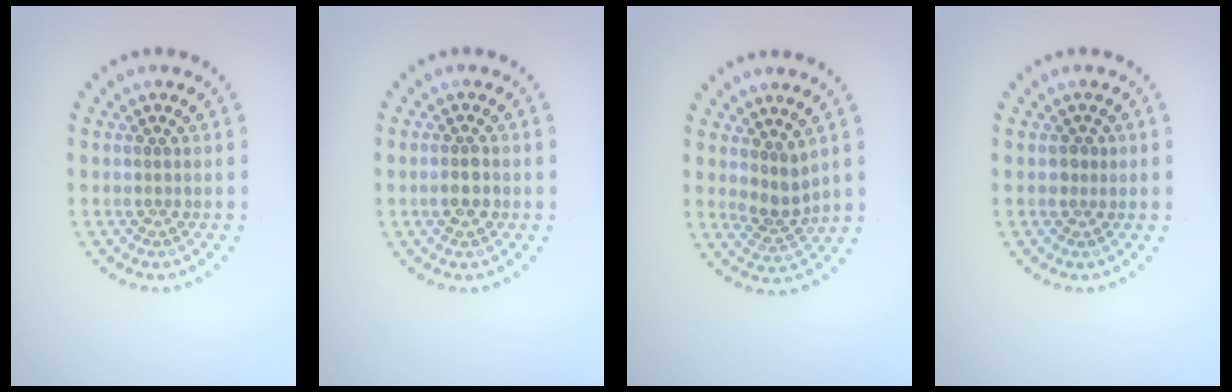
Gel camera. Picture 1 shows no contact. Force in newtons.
{"total": 1.5, "press": 1.5, "slide": 0.2}
{"total": 2.5, "press": 1.9, "slide": 1.6}
{"total": 0.9, "press": 0.8, "slide": 0.5}